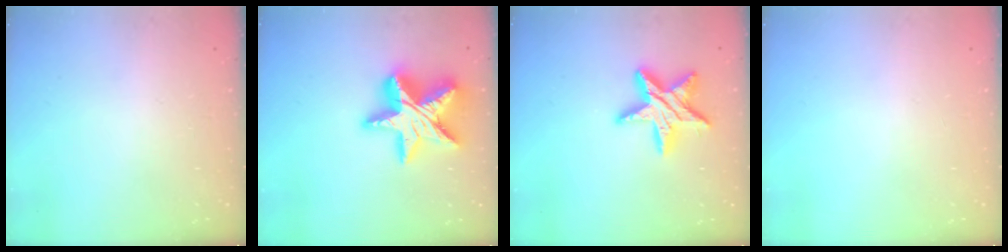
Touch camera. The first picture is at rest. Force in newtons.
{"total": 21.5, "press": 21.4, "slide": 1.7}
{"total": 14.7, "press": 14.7, "slide": 0.7}
{"total": 0.0}